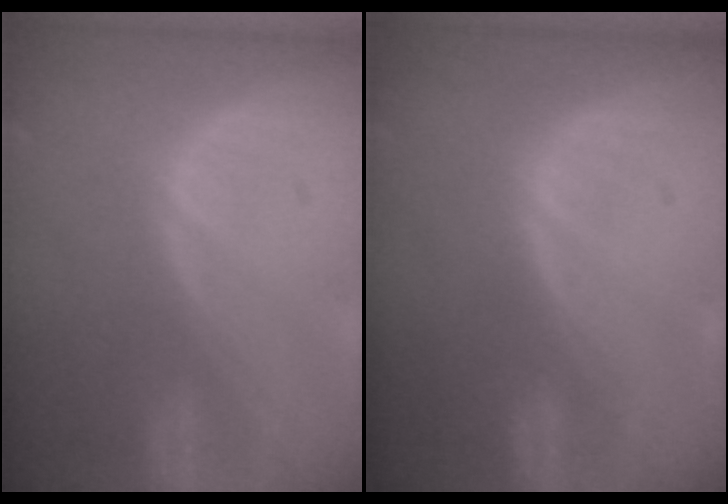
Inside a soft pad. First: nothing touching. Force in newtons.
{"total": 0.0}